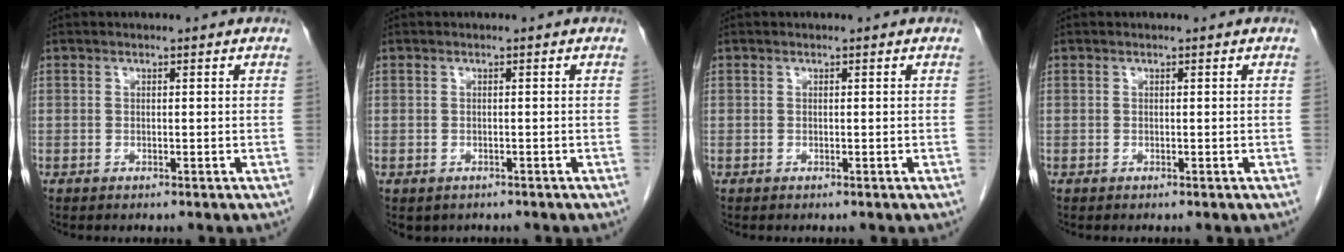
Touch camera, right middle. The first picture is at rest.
{"total": 2.0, "force": [-1.3, 1.4, 0.4], "torque": [-0.006, 0.001, -0.014]}
{"total": 0.0}
{"total": 0.0}